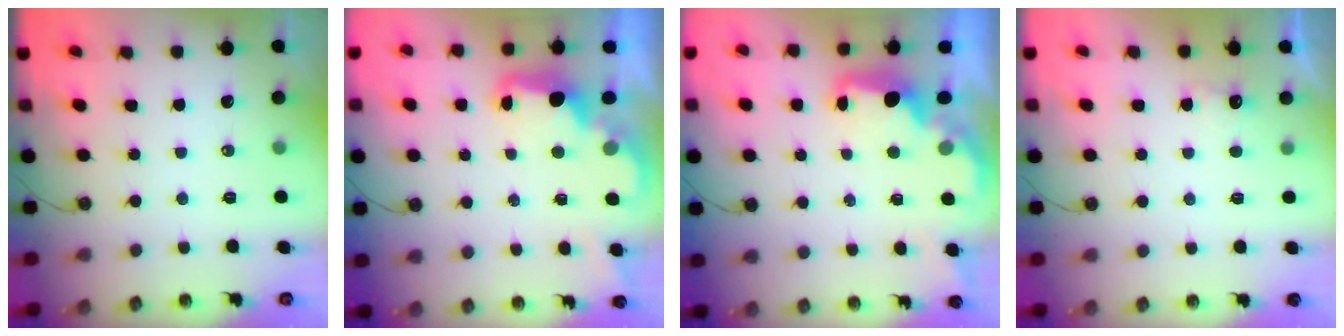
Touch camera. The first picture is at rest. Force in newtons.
{"total": 2.9, "press": 2.8, "slide": 0.9}
{"total": 2.4, "press": 2.3, "slide": 0.8}
{"total": 2.1, "press": 2.0, "slide": 0.9}